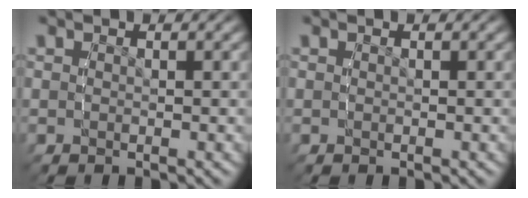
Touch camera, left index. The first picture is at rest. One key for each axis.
{"total": 0.0}